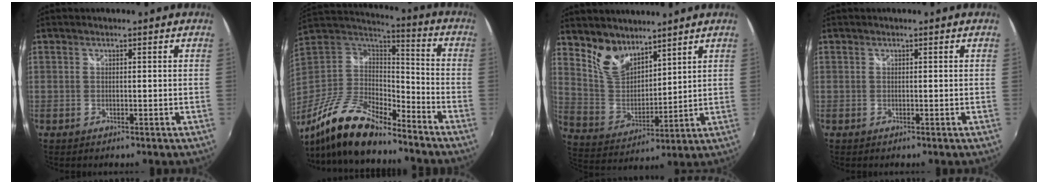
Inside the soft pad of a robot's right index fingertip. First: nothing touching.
{"total": 19.5, "force": [-14.7, 6.6, 11.0], "torque": [-0.238, -0.027, -0.272]}
{"total": 9.4, "force": [7.2, 4.7, 3.8], "torque": [-0.074, 0.002, 0.151]}
{"total": 0.0}